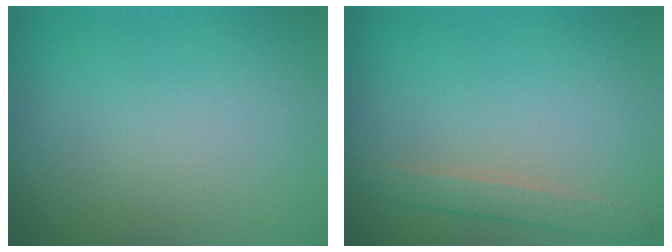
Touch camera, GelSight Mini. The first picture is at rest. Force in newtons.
{"total": 1.7, "press": 1.7, "slide": 0.1}